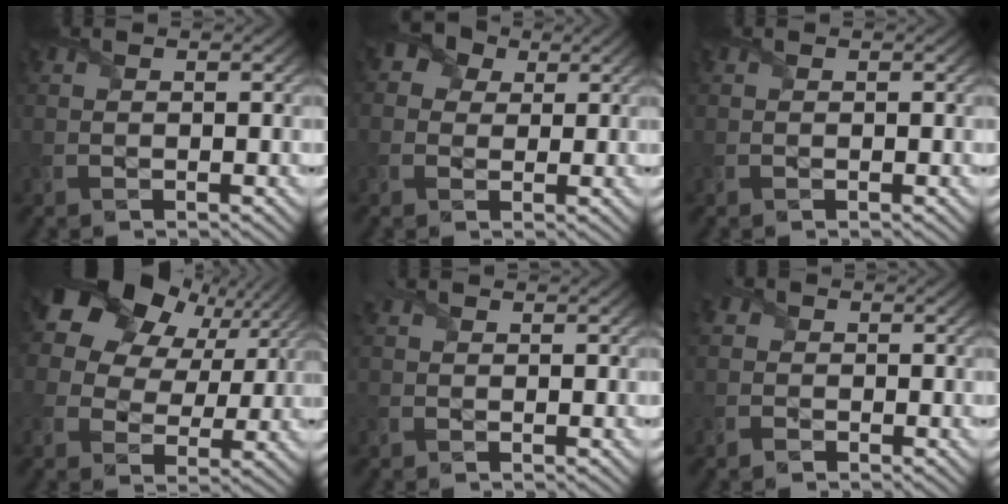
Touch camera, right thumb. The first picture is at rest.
{"total": 4.6, "force": [2.0, 3.7, 1.8], "torque": [-0.054, 0.010, 0.021]}
{"total": 0.0}
{"total": 17.2, "force": [7.9, 12.4, 9.0], "torque": [-0.218, 0.057, 0.146]}
{"total": 0.9, "force": [0.6, 0.6, 0.2], "torque": [-0.011, 0.003, 0.008]}
{"total": 1.8, "force": [-0.7, 1.5, 0.4], "torque": [-0.014, 0.001, -0.023]}